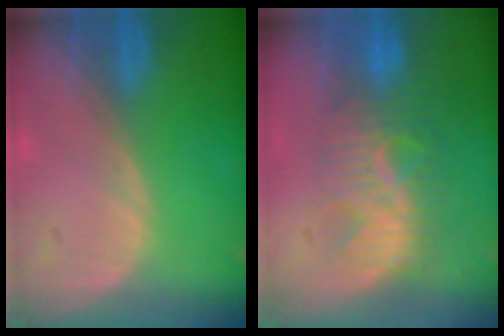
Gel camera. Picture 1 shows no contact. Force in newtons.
{"total": 8.3, "press": 8.0, "slide": 2.4}